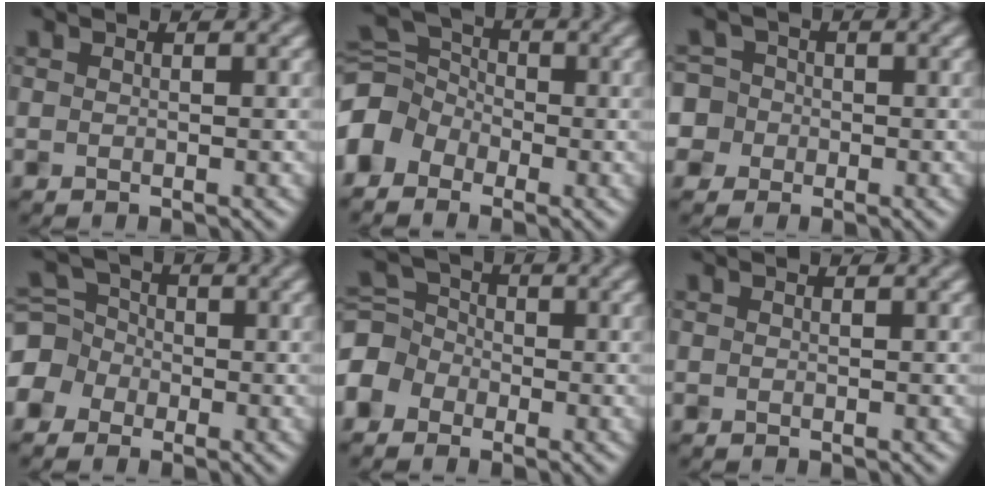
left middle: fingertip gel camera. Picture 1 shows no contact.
{"total": 4.5, "force": [-2.8, 3.2, 1.6], "torque": [-0.037, 0.017, -0.072]}
{"total": 5.0, "force": [-0.9, 4.7, 1.2], "torque": [-0.026, 0.032, -0.041]}
{"total": 4.6, "force": [-2.0, 4.0, 1.0], "torque": [-0.011, 0.019, -0.053]}
{"total": 3.8, "force": [-2.1, 3.1, 1.0], "torque": [-0.020, 0.011, -0.040]}
{"total": 0.0}